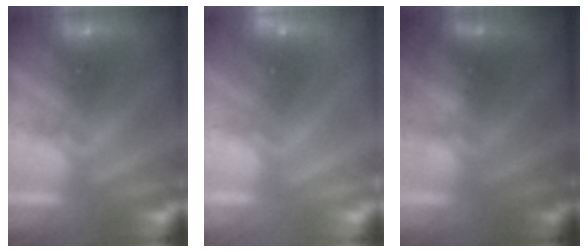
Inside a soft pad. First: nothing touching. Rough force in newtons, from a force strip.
{"total": 2.4}
{"total": 2.9}